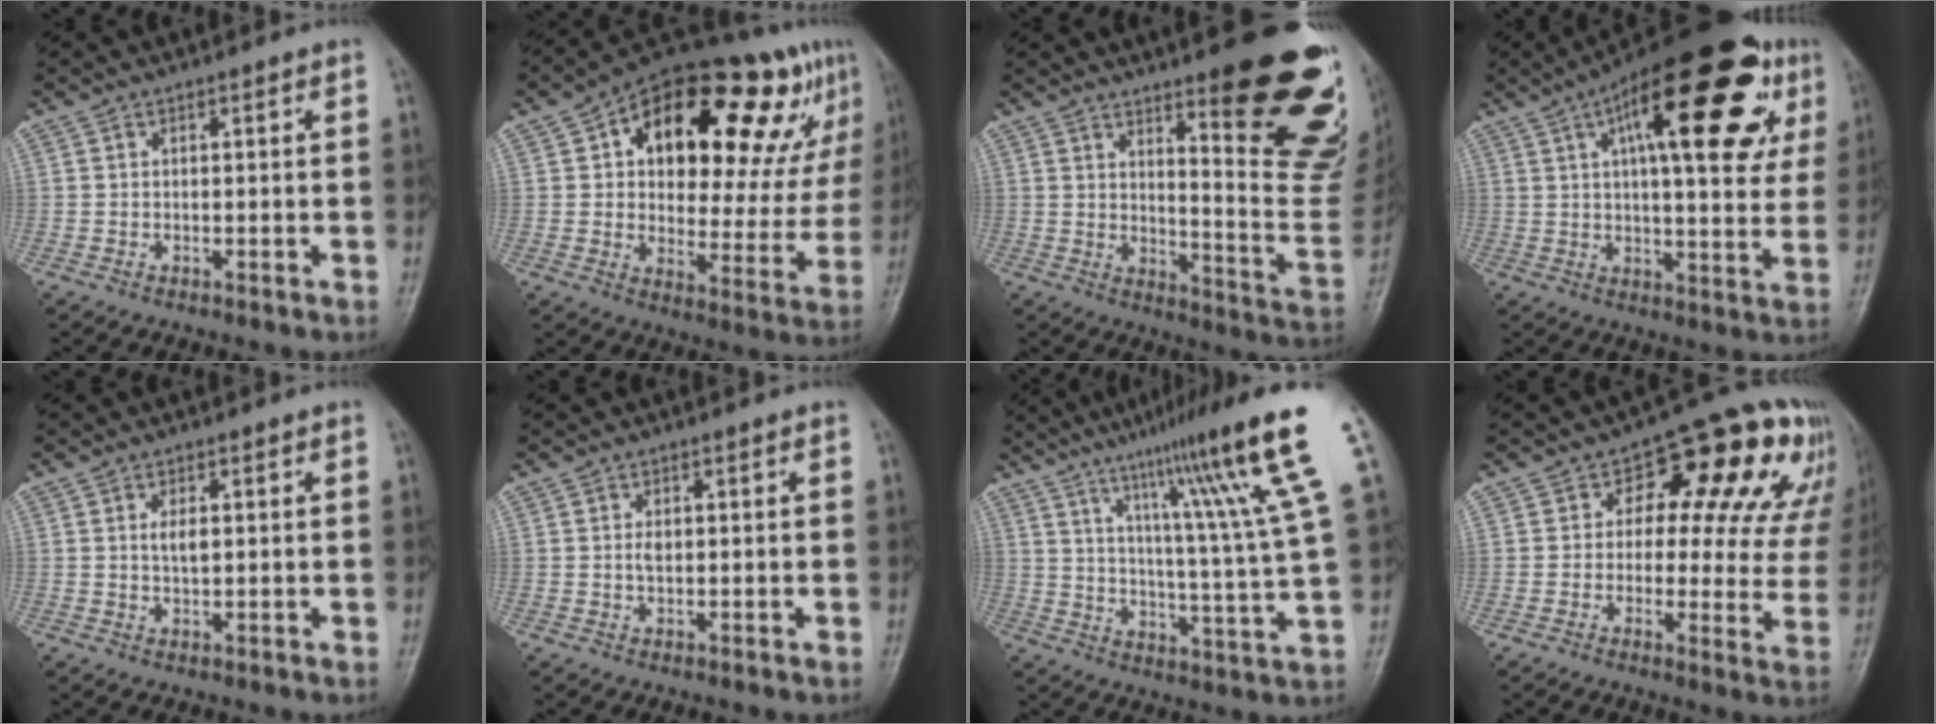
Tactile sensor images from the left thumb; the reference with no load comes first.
{"total": 28.5, "force": [12.0, 13.1, 22.3], "torque": [-0.276, 0.017, 0.178]}
{"total": 24.4, "force": [13.4, 5.4, 19.6], "torque": [-0.192, -0.088, 0.185]}
{"total": 27.6, "force": [10.9, 10.4, 23.2], "torque": [-0.310, 0.011, 0.150]}
{"total": 2.7, "force": [0.6, 1.4, 2.3], "torque": [-0.037, -0.003, 0.010]}
{"total": 1.7, "force": [0.2, 1.1, 1.4], "torque": [-0.022, -0.001, 0.003]}
{"total": 19.7, "force": [10.6, 0.5, 16.6], "torque": [-0.233, -0.046, 0.153]}
{"total": 17.9, "force": [7.1, 9.7, 13.2], "torque": [-0.102, 0.005, 0.078]}